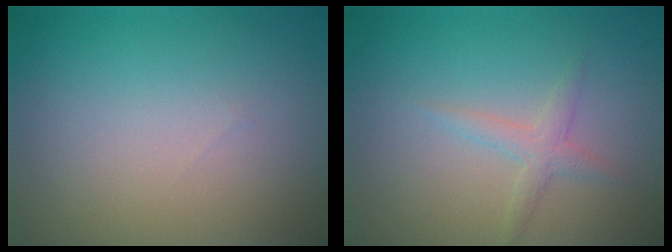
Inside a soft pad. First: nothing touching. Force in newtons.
{"total": 1.6, "press": 1.6, "slide": 0.1}